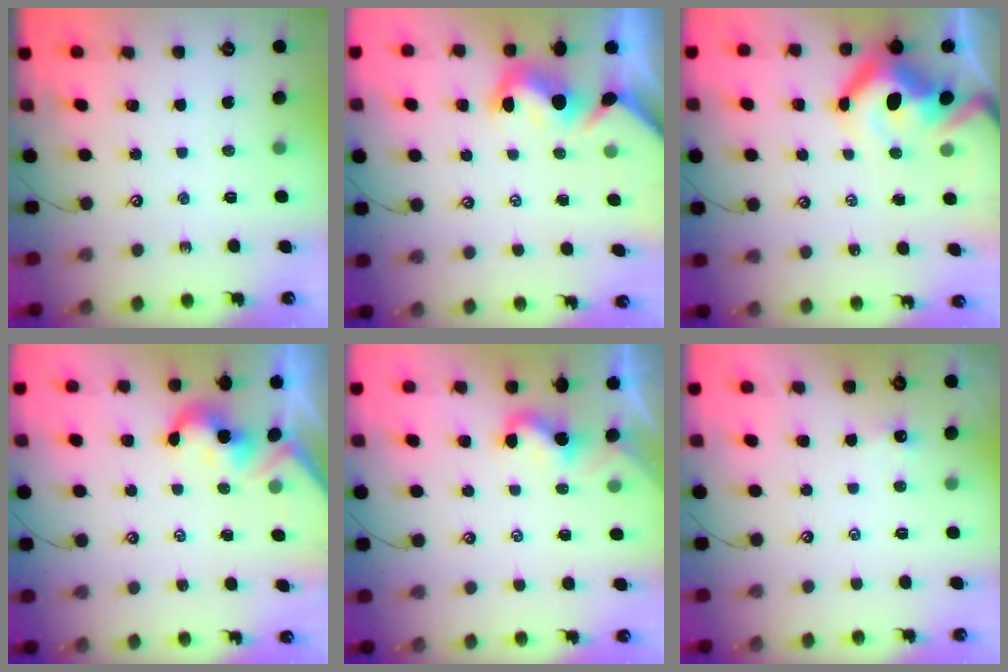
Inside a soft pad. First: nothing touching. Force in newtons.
{"total": 1.9, "press": 1.6, "slide": 1.0}
{"total": 17.5, "press": 17.3, "slide": 2.4}
{"total": 2.1, "press": 2.0, "slide": 0.5}
{"total": 2.1, "press": 2.0, "slide": 0.4}
{"total": 0.0}